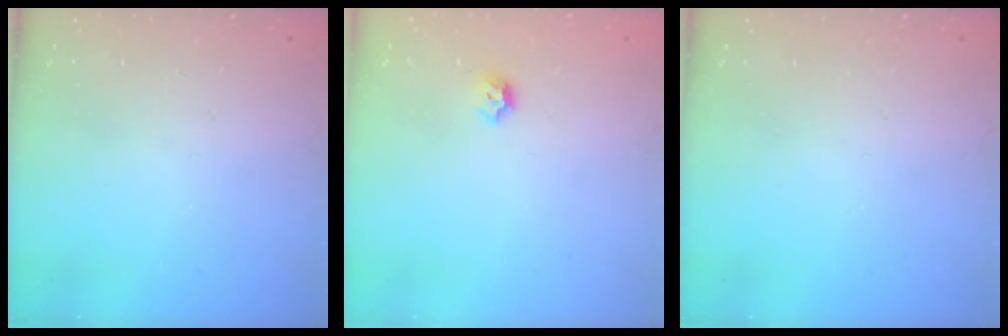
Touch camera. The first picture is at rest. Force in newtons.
{"total": 3.8, "press": 3.8, "slide": 0.8}
{"total": 0.0}